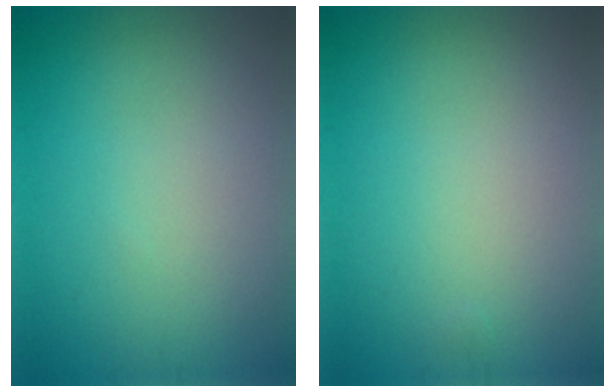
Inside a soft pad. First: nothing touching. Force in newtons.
{"total": 0.0}